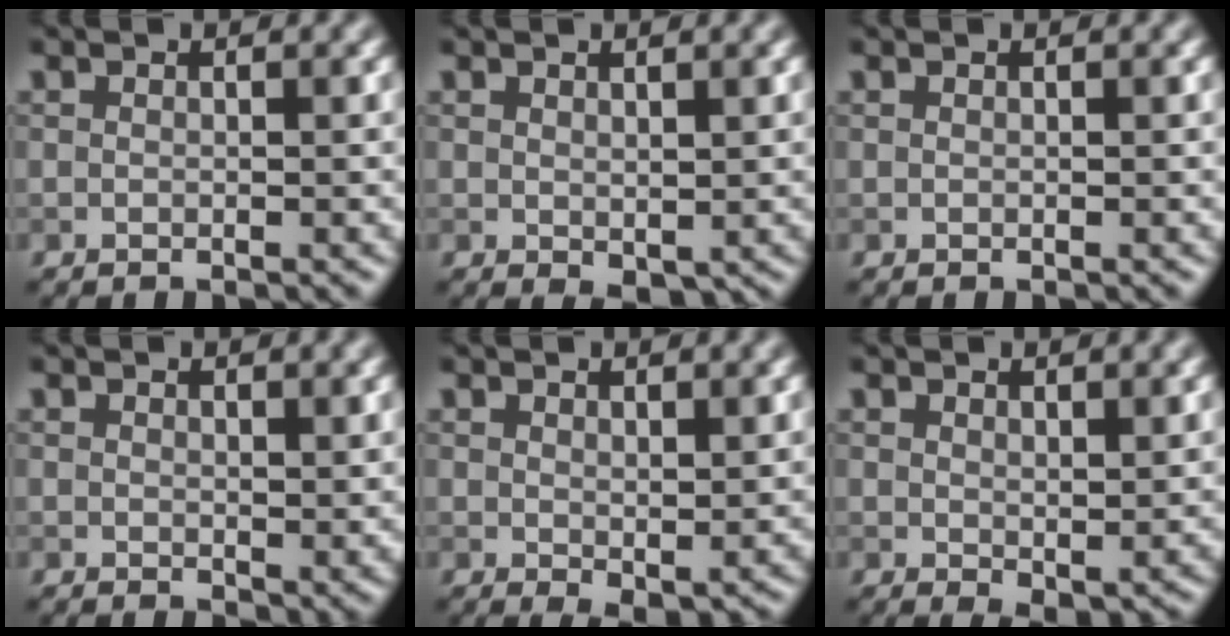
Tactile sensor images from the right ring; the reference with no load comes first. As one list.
[{"total": 1.1, "force": [0.4, 0.7, 0.8], "torque": [-0.011, -0.005, 0.013]}, {"total": 0.0}, {"total": 1.6, "force": [0.8, 0.9, 1.0], "torque": [-0.013, -0.007, 0.019]}, {"total": 2.0, "force": [0.7, 1.0, 1.5], "torque": [-0.023, -0.010, 0.019]}, {"total": 2.0, "force": [0.8, 1.0, 1.5], "torque": [-0.023, -0.009, 0.020]}]